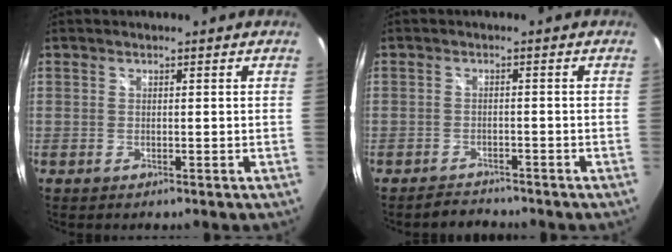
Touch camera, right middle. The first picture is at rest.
{"total": 3.1, "force": [-2.9, 1.1, 0.1], "torque": [-0.014, 0.002, -0.047]}